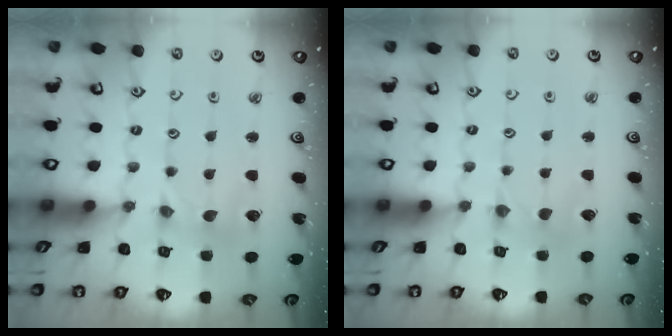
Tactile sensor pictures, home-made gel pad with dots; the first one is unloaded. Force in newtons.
{"total": 0.0}